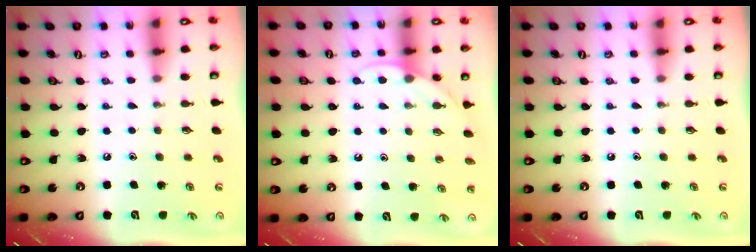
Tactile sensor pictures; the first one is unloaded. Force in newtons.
{"total": 4.9, "press": 4.9, "slide": 0.3}
{"total": 0.0}